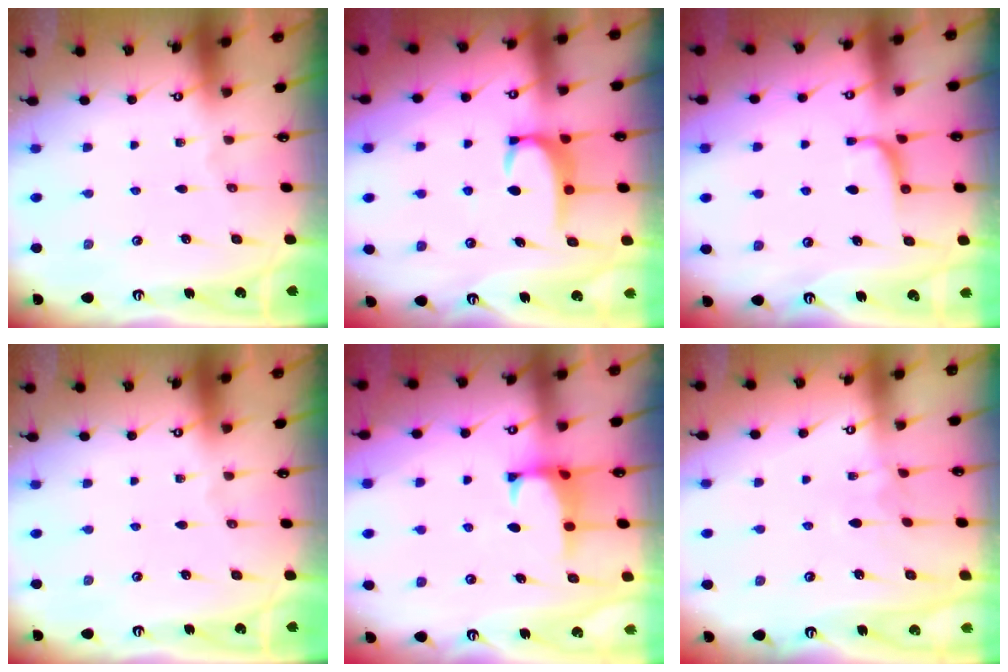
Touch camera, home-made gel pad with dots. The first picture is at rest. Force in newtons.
{"total": 3.5, "press": 3.4, "slide": 0.5}
{"total": 0.5, "press": 0.0, "slide": 0.5}
{"total": 0.0}
{"total": 1.3, "press": 1.2, "slide": 0.6}
{"total": 3.3, "press": 3.3, "slide": 0.2}